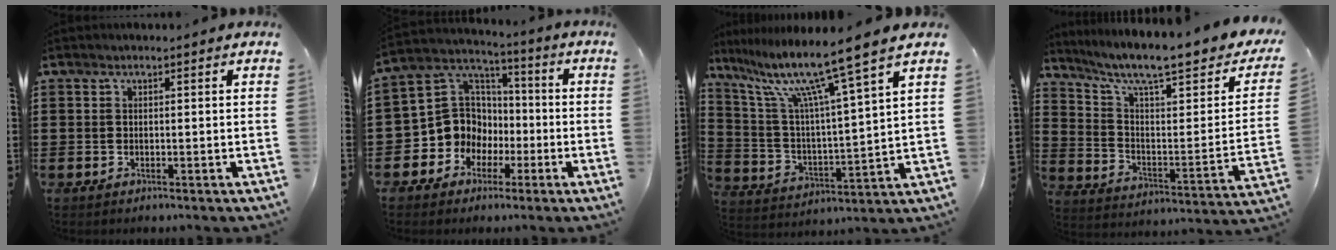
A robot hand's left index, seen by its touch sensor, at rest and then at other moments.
{"total": 10.1, "force": [-1.9, 9.5, 2.9], "torque": [-0.108, 0.000, -0.034]}
{"total": 12.0, "force": [9.1, -0.2, 7.9], "torque": [-0.178, -0.050, 0.144]}
{"total": 8.7, "force": [6.7, 1.4, 5.5], "torque": [-0.117, -0.049, 0.105]}